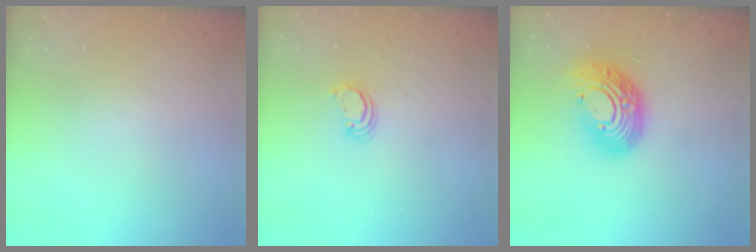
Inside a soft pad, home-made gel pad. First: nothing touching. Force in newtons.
{"total": 2.7, "press": 2.7, "slide": 0.2}
{"total": 15.7, "press": 15.7, "slide": 1.1}